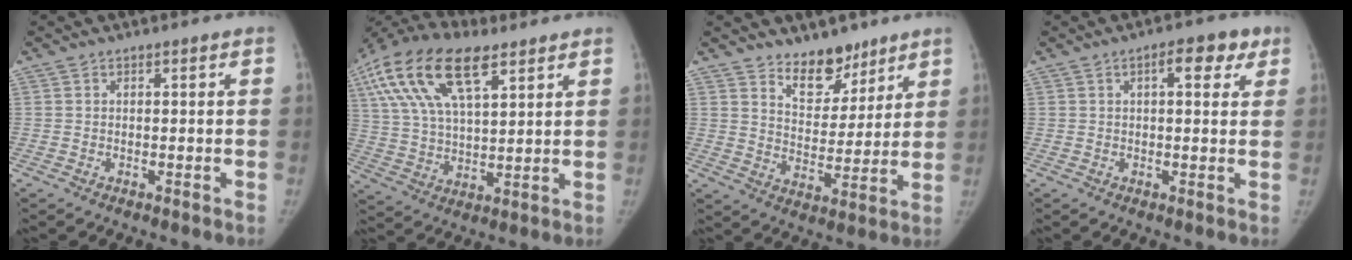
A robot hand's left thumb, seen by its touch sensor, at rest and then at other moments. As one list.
[{"total": 20.7, "force": [10.0, 9.4, 15.4], "torque": [-0.305, 0.001, 0.184]}, {"total": 9.4, "force": [7.3, 5.1, 3.2], "torque": [-0.014, -0.054, 0.127]}, {"total": 6.0, "force": [2.7, 2.7, 4.7], "torque": [-0.042, -0.002, 0.030]}]